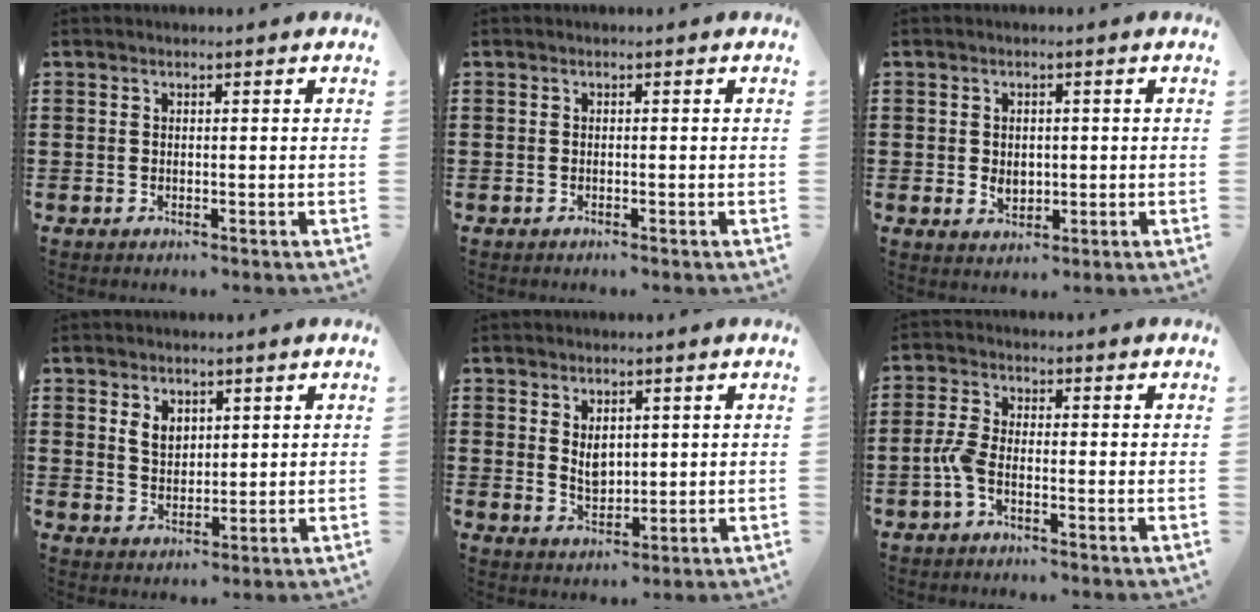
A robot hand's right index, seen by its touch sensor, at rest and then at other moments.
{"total": 0.0}
{"total": 2.5, "force": [-0.3, 1.8, 1.7], "torque": [-0.035, 0.005, -0.007]}
{"total": 3.2, "force": [1.7, 2.2, 1.7], "torque": [-0.040, 0.009, 0.031]}
{"total": 3.0, "force": [1.1, 2.2, 1.8], "torque": [-0.032, 0.006, 0.019]}
{"total": 3.4, "force": [-1.4, 1.3, 2.9], "torque": [-0.079, -0.005, -0.033]}